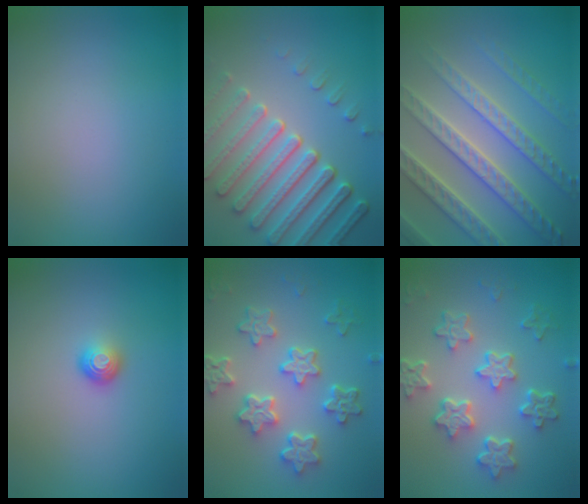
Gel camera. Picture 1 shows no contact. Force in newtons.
{"total": 7.8, "press": 5.8, "slide": 5.3}
{"total": 7.1, "press": 6.9, "slide": 1.7}
{"total": 1.4, "press": 1.1, "slide": 1.0}
{"total": 5.9, "press": 5.0, "slide": 3.2}
{"total": 5.8, "press": 4.6, "slide": 3.6}